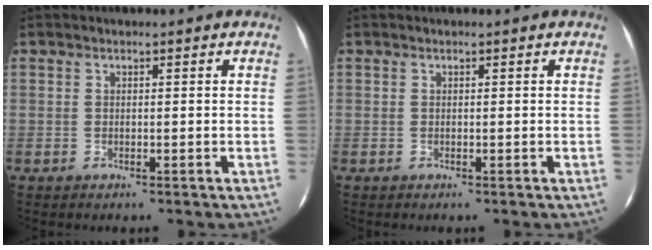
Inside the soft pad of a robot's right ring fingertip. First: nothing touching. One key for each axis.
{"total": 0.0}